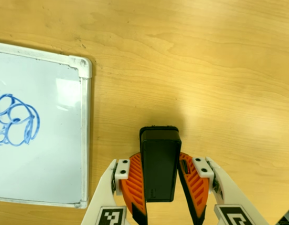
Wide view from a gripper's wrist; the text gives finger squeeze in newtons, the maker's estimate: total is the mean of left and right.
{"total": 7.1, "left": 5.7, "right": 8.5}